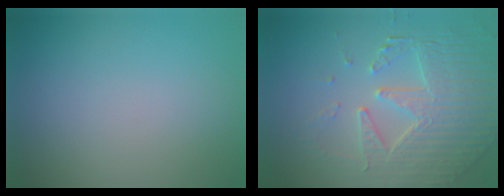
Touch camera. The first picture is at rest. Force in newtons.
{"total": 7.9, "press": 5.6, "slide": 5.5}